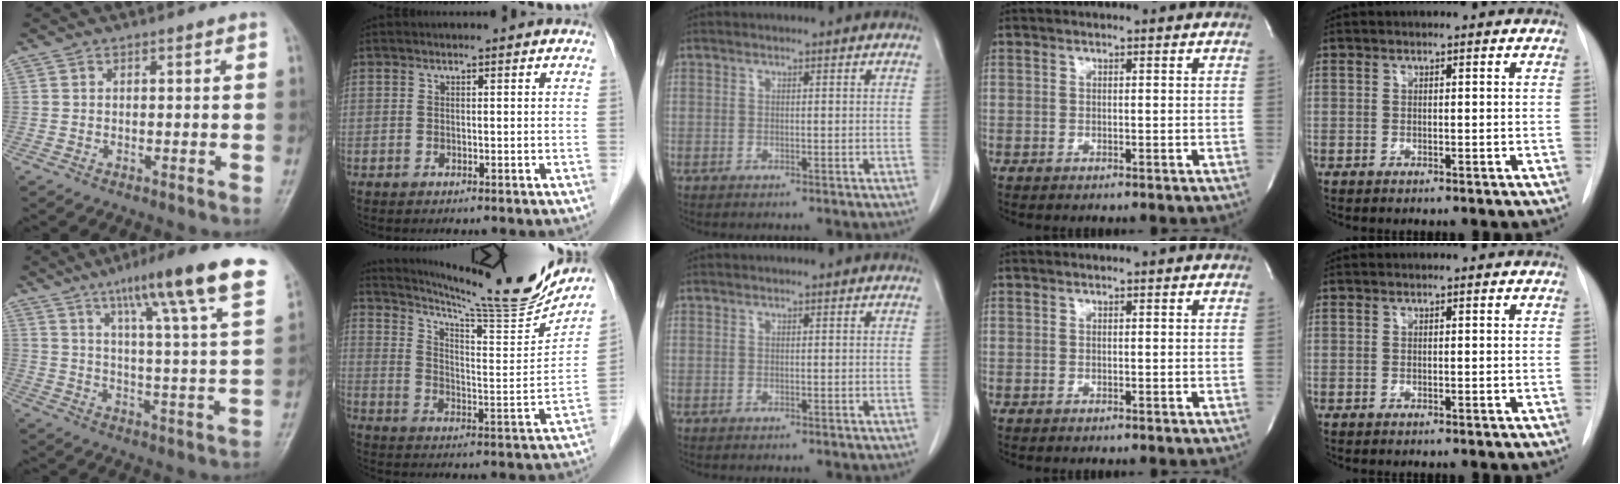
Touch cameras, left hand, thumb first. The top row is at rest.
{"thumb": {"total": 19.9, "force": [12.4, 1.9, 15.5], "torque": [-0.212, -0.036, 0.170]}, "index": {"total": 18.8, "force": [17.7, -0.6, 6.3], "torque": [-0.110, -0.058, 0.256]}}